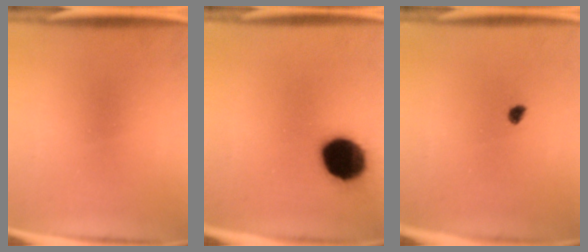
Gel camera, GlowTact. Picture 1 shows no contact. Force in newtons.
{"total": 16.6}
{"total": 1.3}